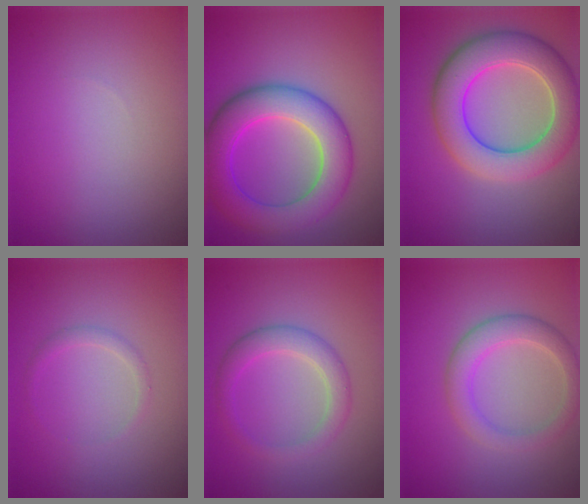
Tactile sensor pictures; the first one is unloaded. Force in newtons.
{"total": 7.9, "press": 7.9, "slide": 0.3}
{"total": 8.1, "press": 8.1, "slide": 0.3}
{"total": 1.0, "press": 1.0, "slide": 0.0}
{"total": 3.0, "press": 3.0, "slide": 0.1}
{"total": 3.5, "press": 3.5, "slide": 0.1}